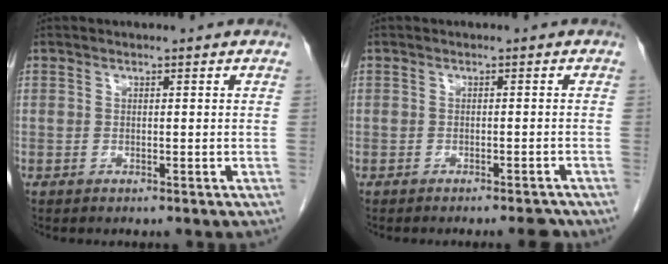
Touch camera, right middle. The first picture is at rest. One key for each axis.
{"total": 2.3, "fx": -2.1, "fy": -0.1, "fz": 0.8, "tx": -0.003, "ty": -0.004, "tz": -0.027}